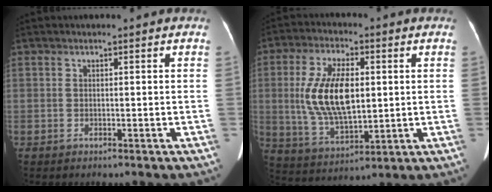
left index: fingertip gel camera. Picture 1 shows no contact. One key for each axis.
{"total": 12.6, "fx": 1.3, "fy": 5.5, "fz": 11.2, "tx": -0.239, "ty": 0.009, "tz": 0.033}